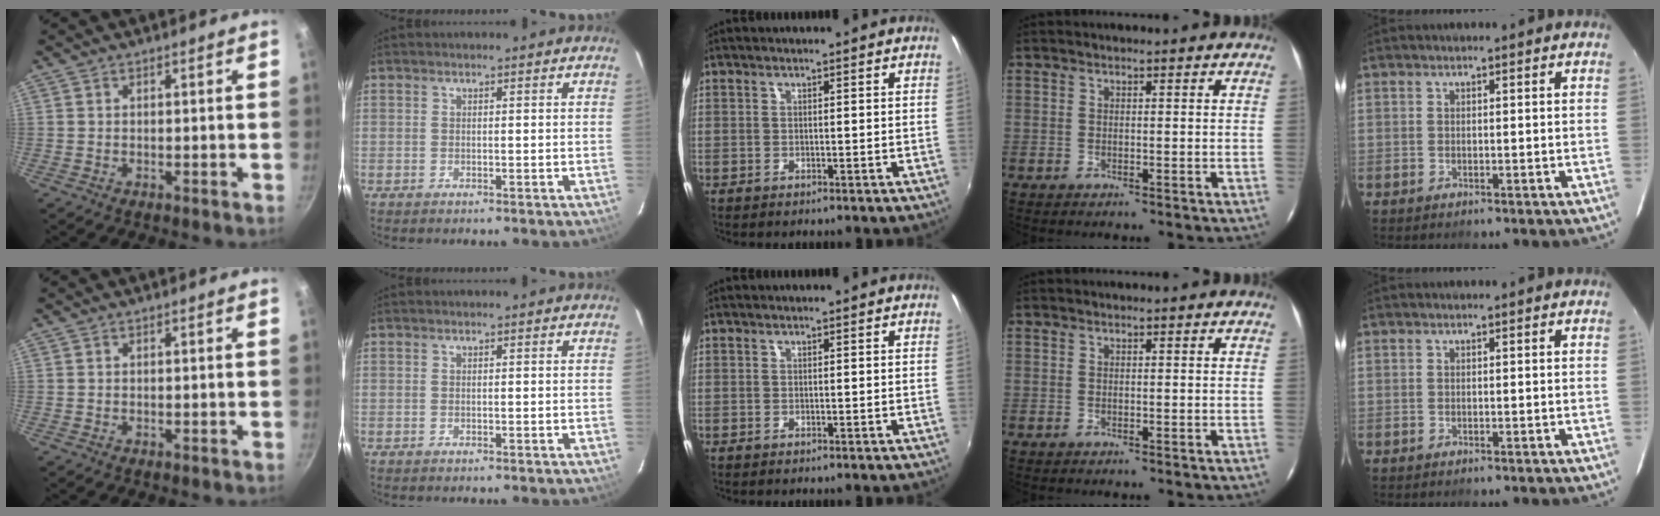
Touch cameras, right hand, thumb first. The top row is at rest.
{}